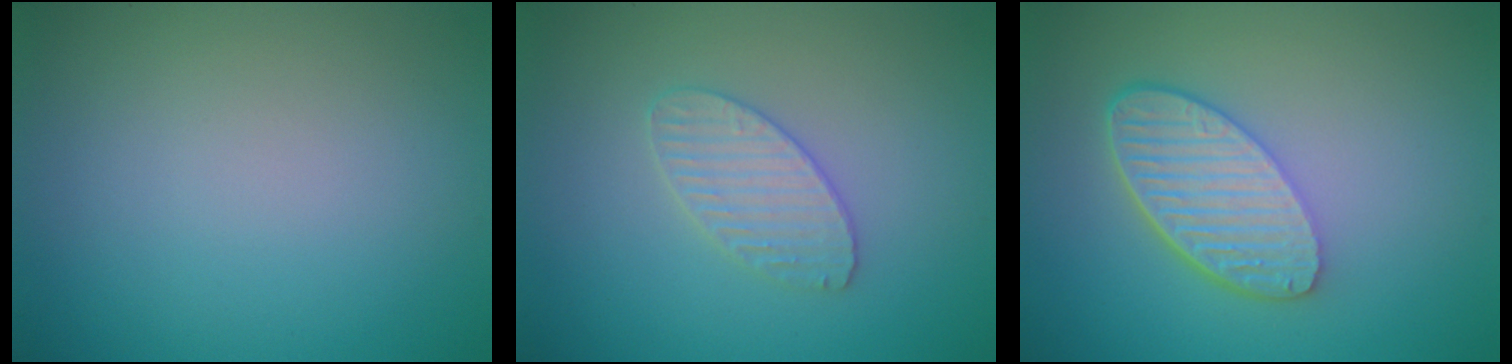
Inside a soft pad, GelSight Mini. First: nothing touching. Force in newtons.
{"total": 2.6, "press": 2.6, "slide": 0.2}
{"total": 5.7, "press": 4.3, "slide": 3.8}